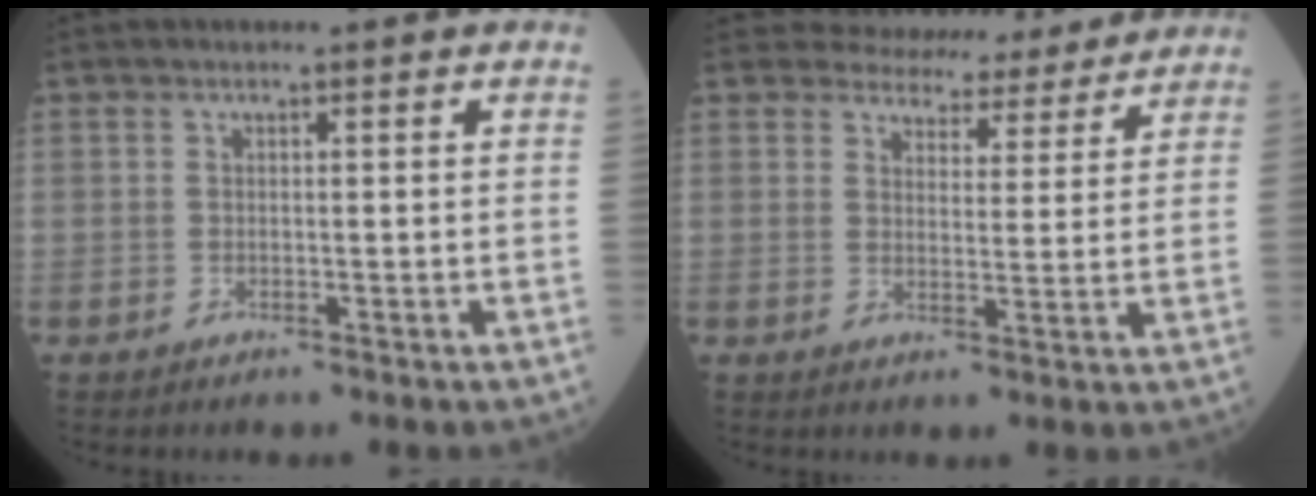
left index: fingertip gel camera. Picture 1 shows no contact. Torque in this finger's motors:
{"motor_torque": [1.06, -1.08, 0.41, 0.07]}